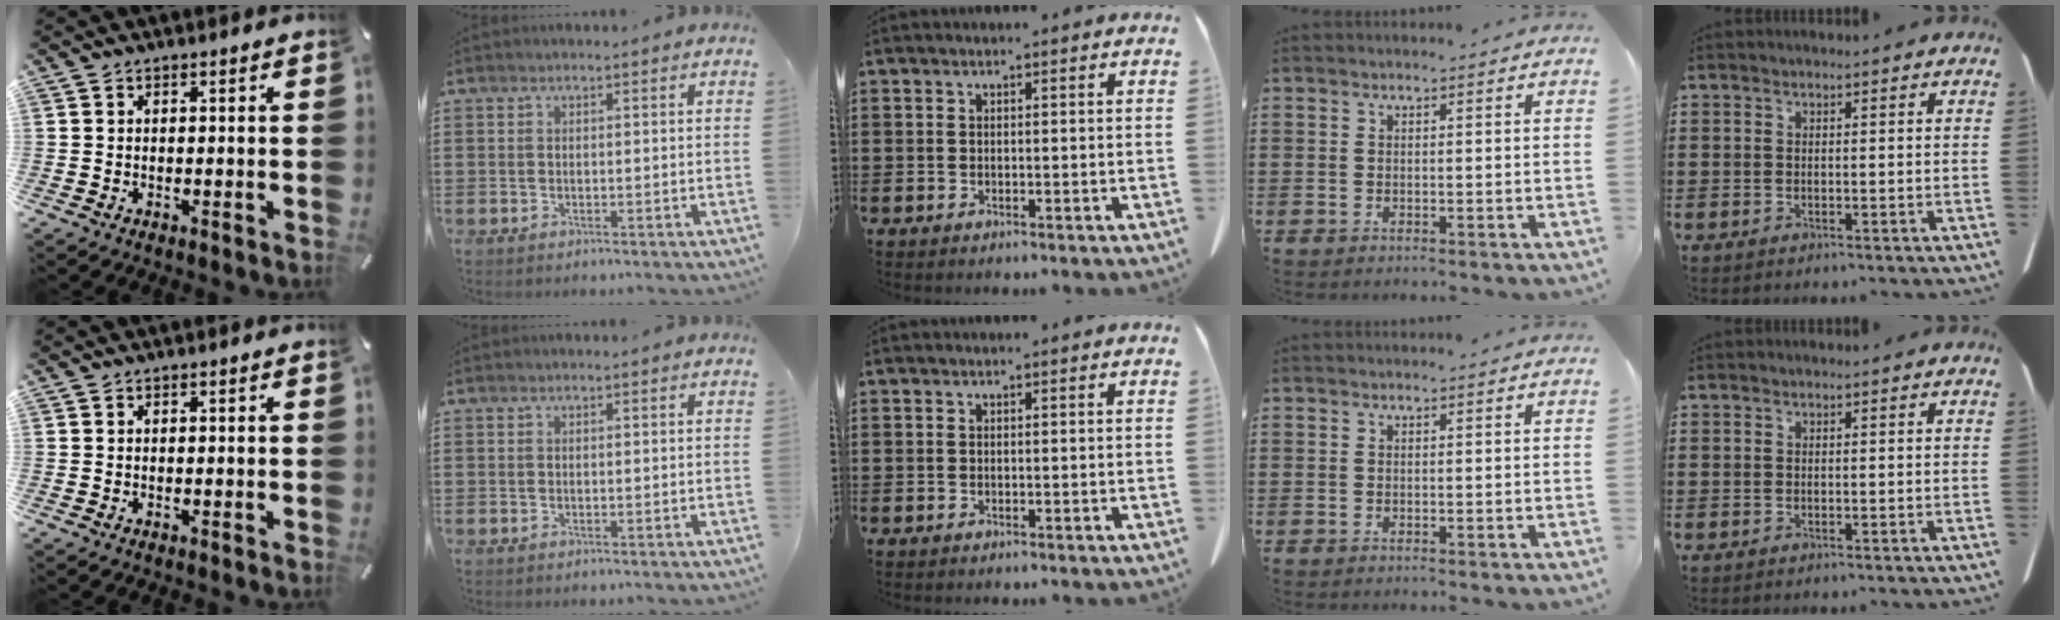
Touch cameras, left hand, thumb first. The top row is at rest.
{}